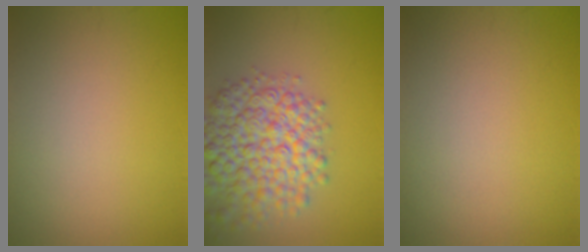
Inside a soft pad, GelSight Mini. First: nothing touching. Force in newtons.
{"total": 8.3, "press": 8.3, "slide": 0.3}
{"total": 0.0}